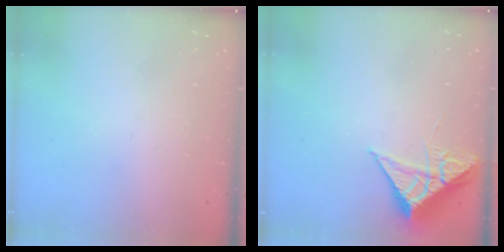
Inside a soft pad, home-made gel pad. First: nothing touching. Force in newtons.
{"total": 7.0, "press": 7.0, "slide": 0.3}